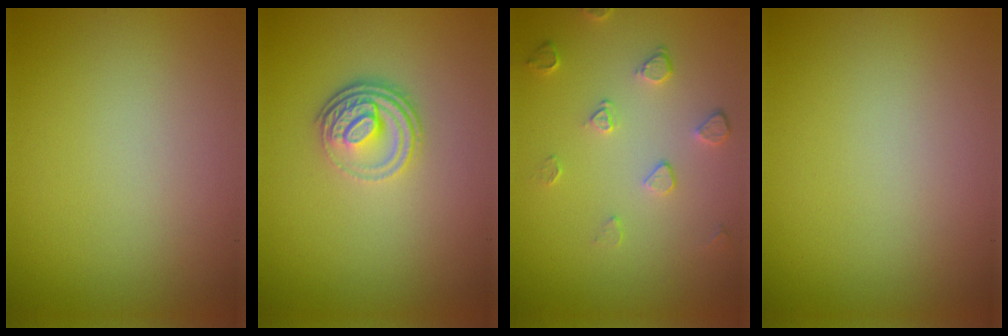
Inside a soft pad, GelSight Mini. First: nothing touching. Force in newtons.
{"total": 3.8, "press": 2.7, "slide": 2.7}
{"total": 2.0, "press": 1.3, "slide": 1.5}
{"total": 0.0}